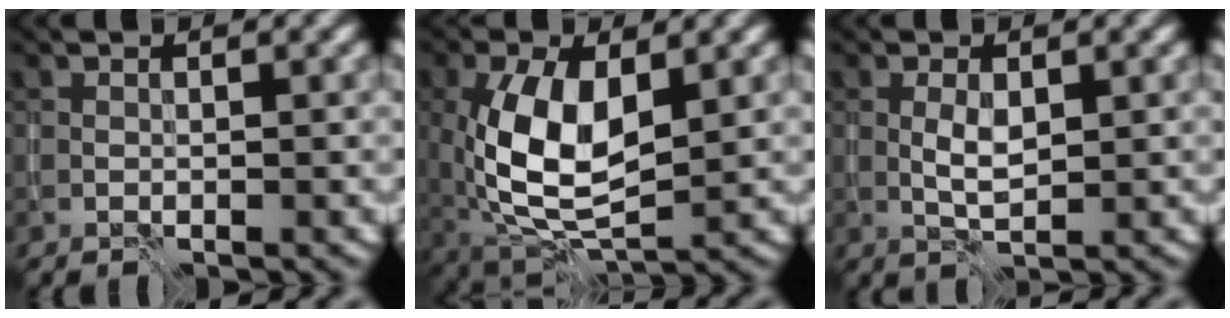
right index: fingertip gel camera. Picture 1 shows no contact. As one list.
[{"total": 9.0, "force": [0.5, 4.6, 7.7], "torque": [-0.163, -0.001, 0.011]}, {"total": 1.9, "force": [0.1, 0.8, 1.7], "torque": [-0.038, -0.001, 0.004]}]